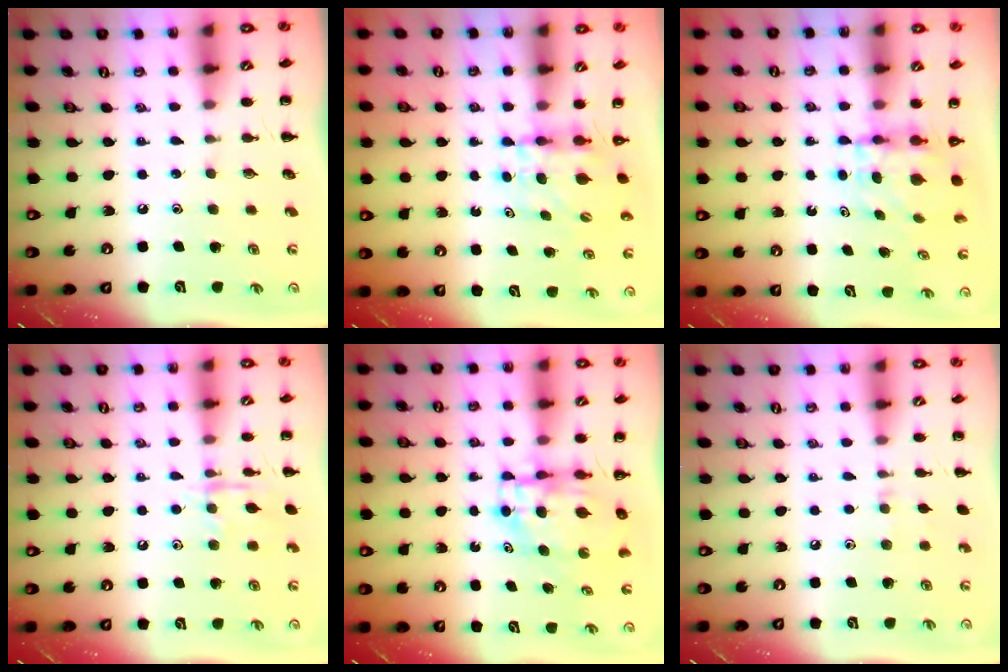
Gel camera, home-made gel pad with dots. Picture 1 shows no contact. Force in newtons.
{"total": 4.9, "press": 4.9, "slide": 0.1}
{"total": 4.6, "press": 4.5, "slide": 0.6}
{"total": 9.1, "press": 9.1, "slide": 0.7}
{"total": 6.8, "press": 6.5, "slide": 1.9}
{"total": 4.4, "press": 4.2, "slide": 1.5}